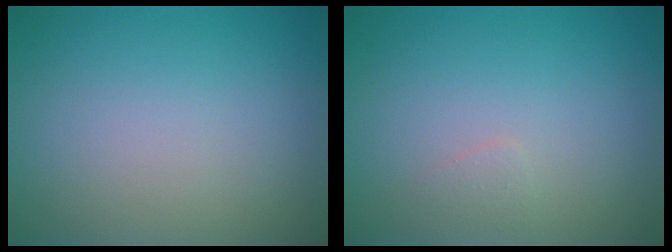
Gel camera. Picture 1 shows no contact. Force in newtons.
{"total": 0.6, "press": 0.6, "slide": 0.1}